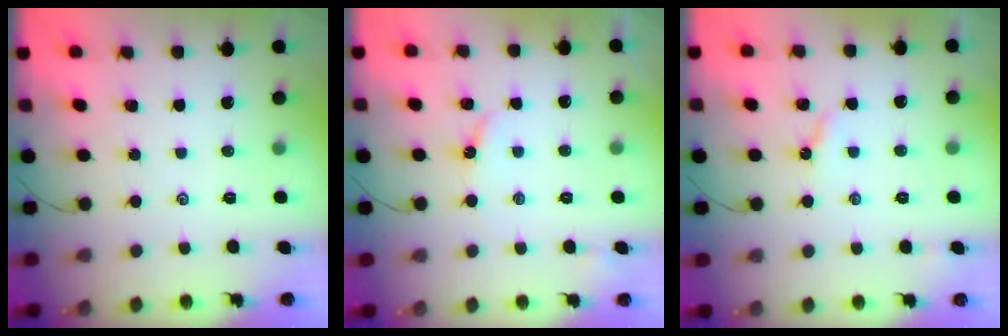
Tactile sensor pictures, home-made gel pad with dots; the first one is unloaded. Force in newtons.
{"total": 3.6, "press": 3.5, "slide": 0.3}
{"total": 2.9, "press": 2.8, "slide": 0.4}